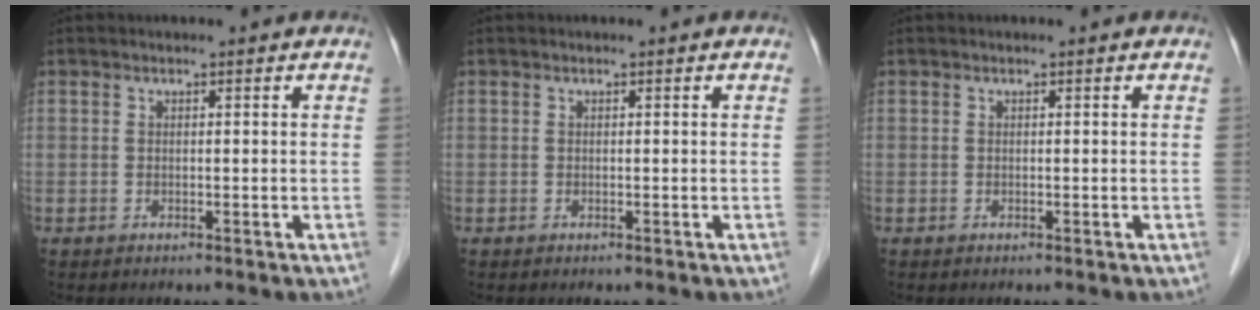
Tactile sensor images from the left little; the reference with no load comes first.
{"total": 0.0}
{"total": 0.0}